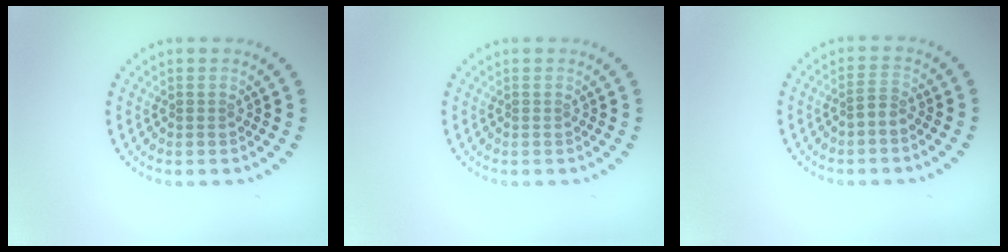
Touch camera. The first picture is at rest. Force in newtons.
{"total": 0.0}
{"total": 1.3, "press": 1.0, "slide": 0.8}